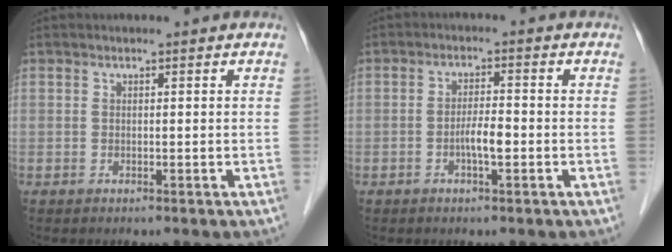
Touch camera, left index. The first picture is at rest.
{"total": 3.2, "force": [-1.2, 0.6, 2.9], "torque": [-0.055, 0.002, -0.022]}